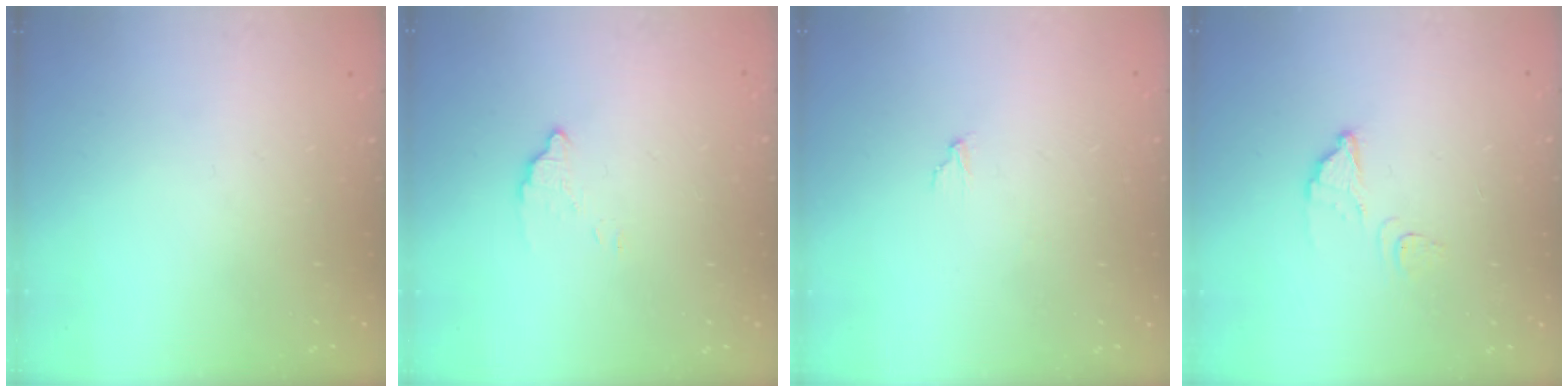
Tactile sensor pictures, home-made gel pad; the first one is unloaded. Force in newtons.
{"total": 3.0, "press": 3.0, "slide": 0.1}
{"total": 2.0, "press": 2.0, "slide": 0.1}
{"total": 2.5, "press": 2.5, "slide": 0.2}